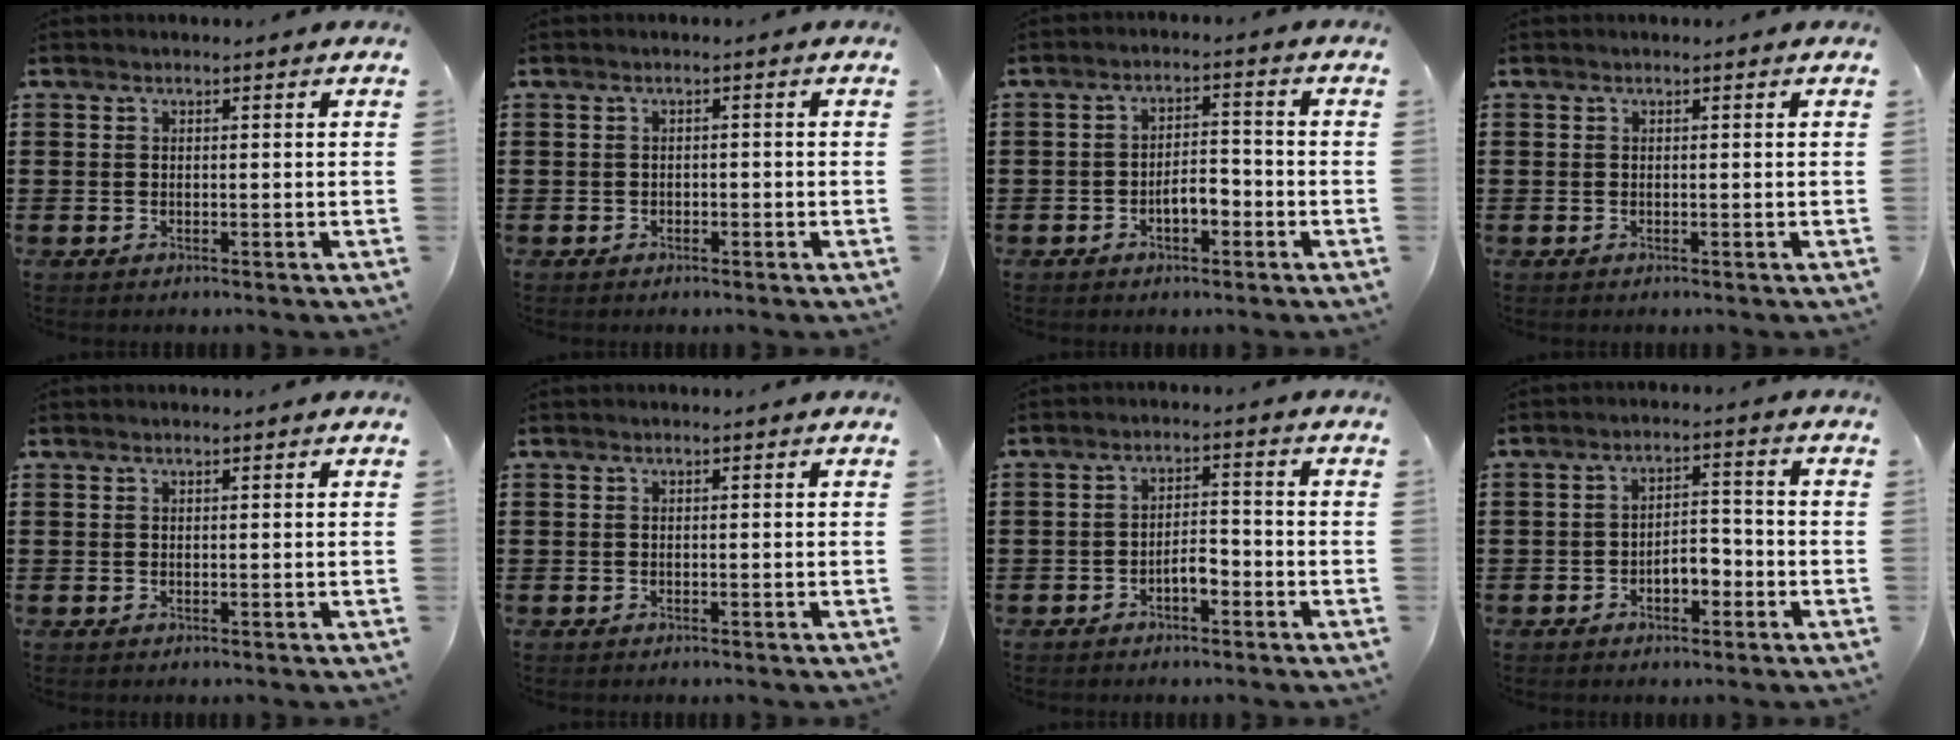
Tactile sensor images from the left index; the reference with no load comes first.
{"total": 0.9, "force": [-0.7, 0.5, 0.1], "torque": [-0.006, 0.001, -0.016]}
{"total": 3.9, "force": [-1.8, 1.7, 3.0], "torque": [-0.062, 0.006, -0.038]}
{"total": 0.0}
{"total": 0.0}
{"total": 0.0}
{"total": 3.3, "force": [-1.9, 1.3, 2.4], "torque": [-0.044, 0.007, -0.037]}
{"total": 4.3, "force": [-2.1, 2.3, 2.9], "torque": [-0.047, 0.005, -0.043]}